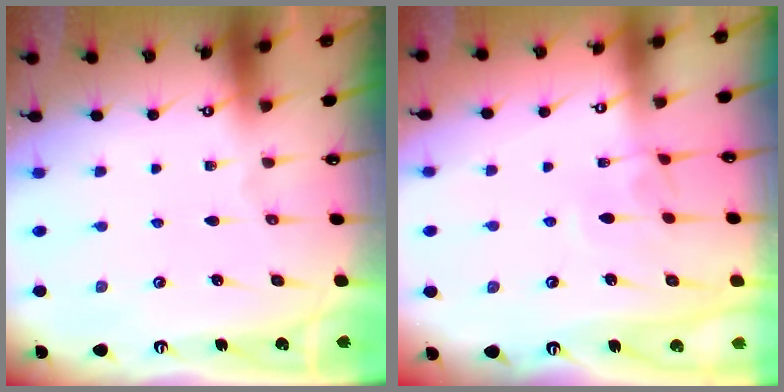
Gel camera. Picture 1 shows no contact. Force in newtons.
{"total": 1.2, "press": 1.2, "slide": 0.4}